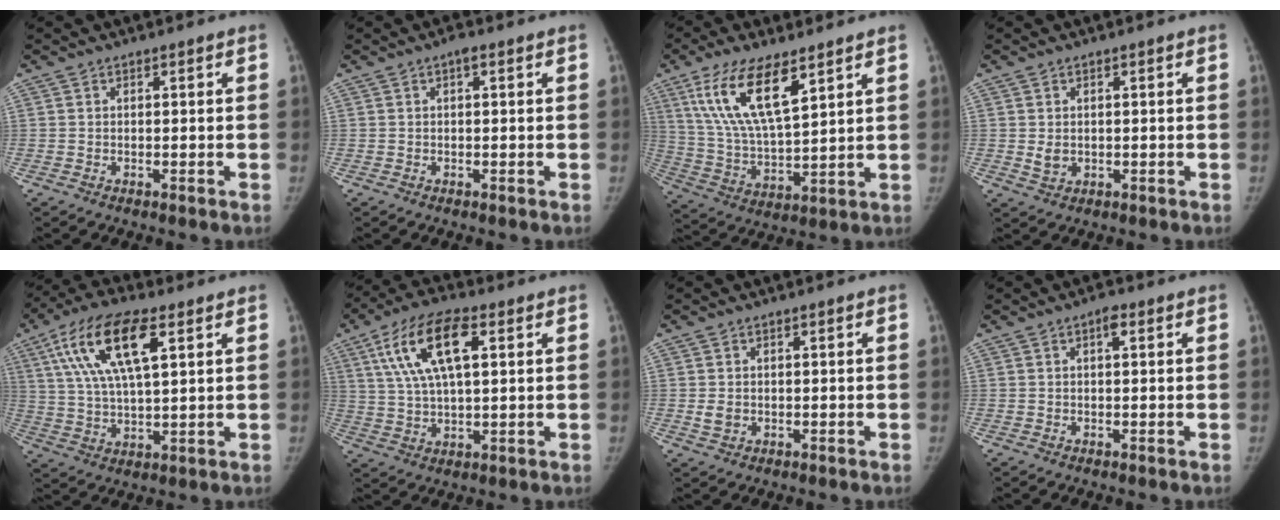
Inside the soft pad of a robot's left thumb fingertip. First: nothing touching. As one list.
[{"total": 1.2, "force": [0.5, 0.5, 1.0], "torque": [-0.013, 0.004, 0.002]}, {"total": 15.3, "force": [8.2, 5.2, 11.9], "torque": [-0.220, -0.031, 0.164]}, {"total": 2.4, "force": [0.2, 1.9, 1.5], "torque": [-0.021, -0.005, 0.010]}, {"total": 15.9, "force": [6.5, 6.0, 13.2], "torque": [-0.251, -0.001, 0.119]}, {"total": 14.2, "force": [5.2, 6.0, 11.8], "torque": [-0.222, 0.007, 0.094]}, {"total": 2.2, "force": [-0.1, 1.8, 1.2], "torque": [-0.018, -0.002, 0.004]}, {"total": 1.9, "force": [0.8, 0.8, 1.5], "torque": [-0.022, 0.002, 0.007]}]